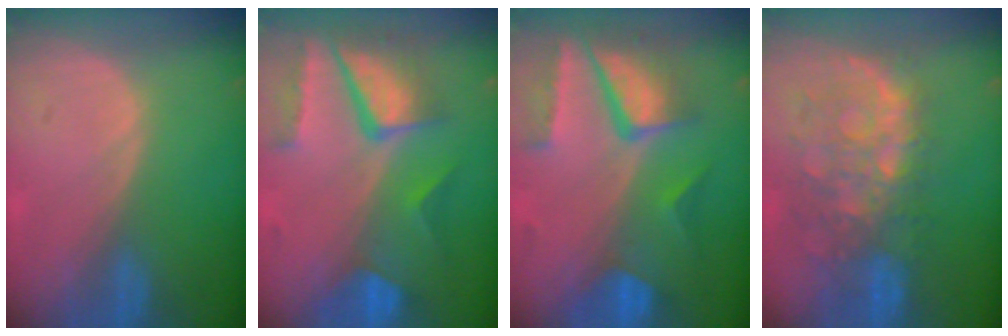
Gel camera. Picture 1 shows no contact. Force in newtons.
{"total": 10.4, "press": 8.6, "slide": 5.8}
{"total": 10.4, "press": 8.7, "slide": 5.7}
{"total": 10.4, "press": 9.3, "slide": 4.7}